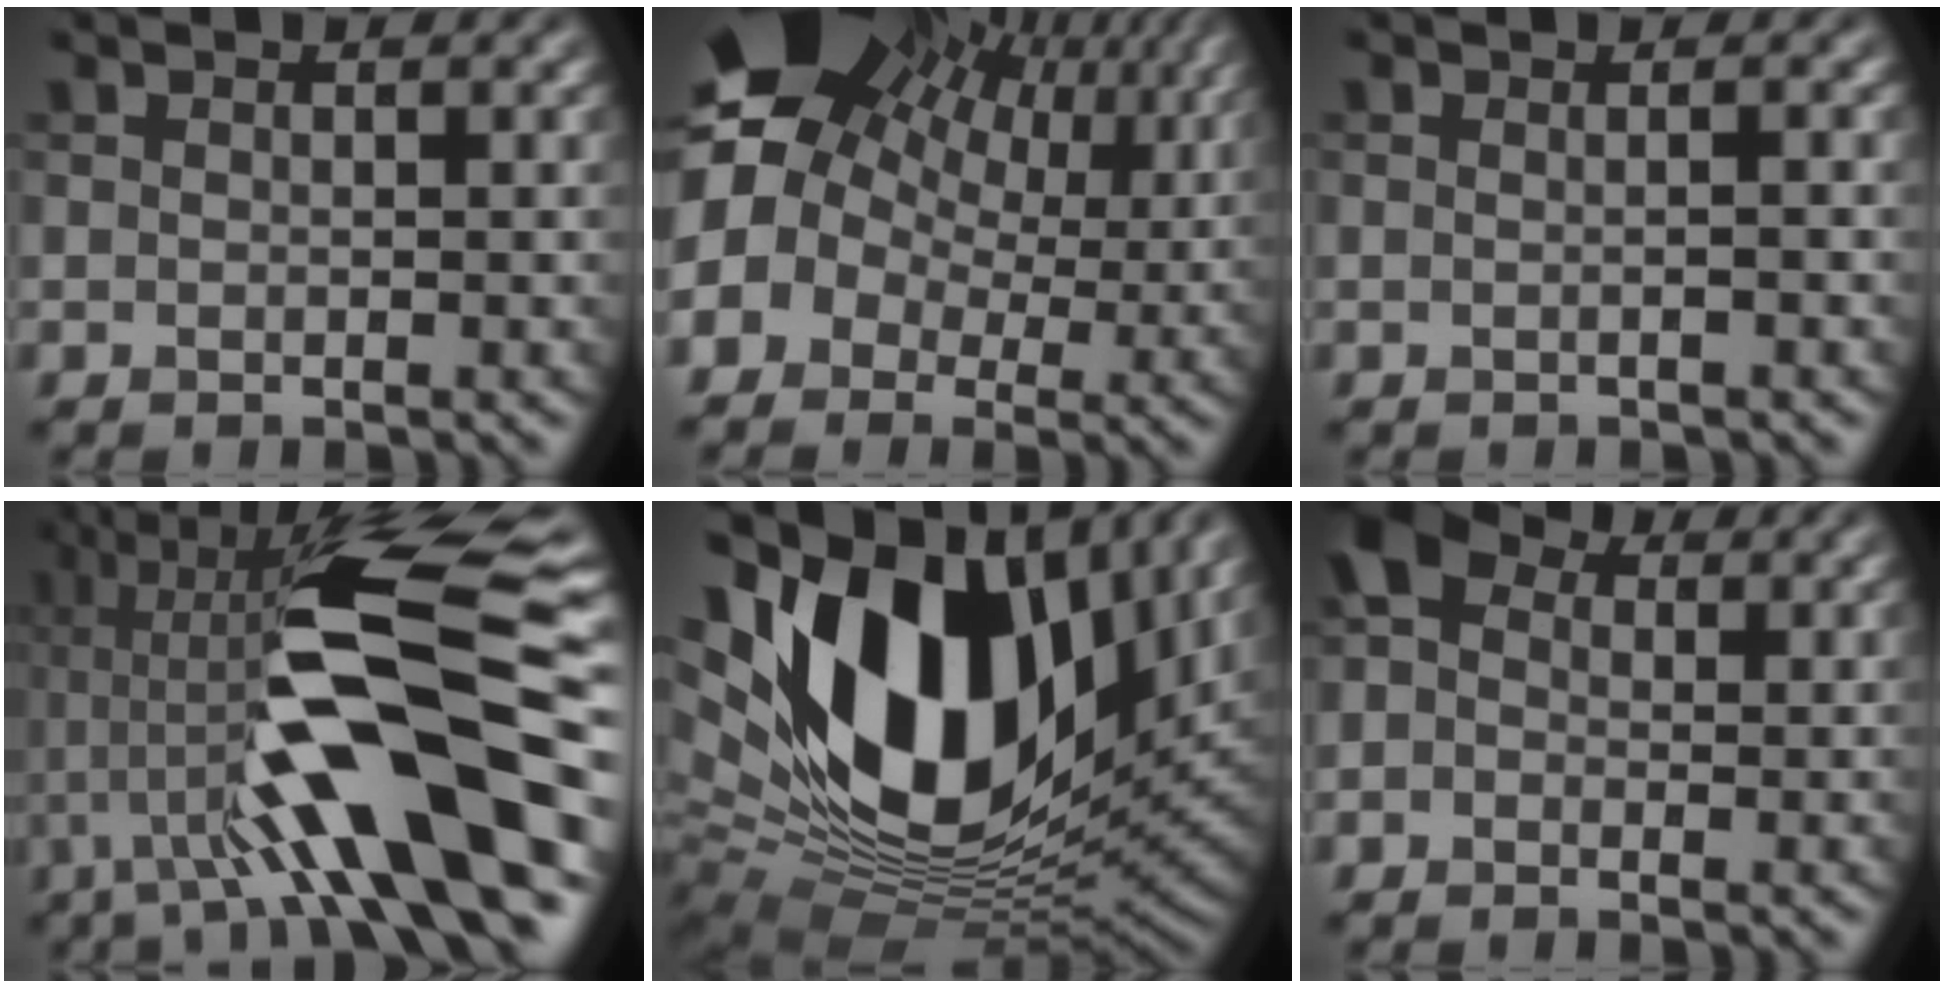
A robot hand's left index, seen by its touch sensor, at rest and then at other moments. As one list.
[{"total": 17.7, "force": [5.8, 12.5, 11.1], "torque": [-0.219, 0.032, 0.094]}, {"total": 1.0, "force": [0.0, 0.3, 1.0], "torque": [-0.011, -0.003, -0.008]}, {"total": 14.9, "force": [-1.8, 3.4, 14.4], "torque": [-0.231, 0.027, -0.039]}, {"total": 18.4, "force": [5.6, 11.1, 13.5], "torque": [-0.258, 0.008, 0.099]}, {"total": 4.1, "force": [0.6, 3.3, 2.4], "torque": [-0.049, 0.014, -0.002]}]